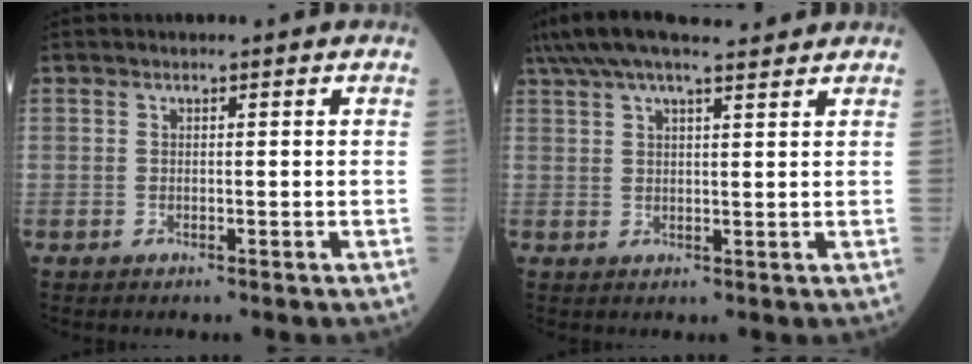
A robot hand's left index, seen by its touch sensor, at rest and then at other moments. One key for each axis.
{"total": 12.1, "fx": 10.4, "fy": 1.6, "fz": 5.9, "tx": -0.110, "ty": 0.047, "tz": 0.165}